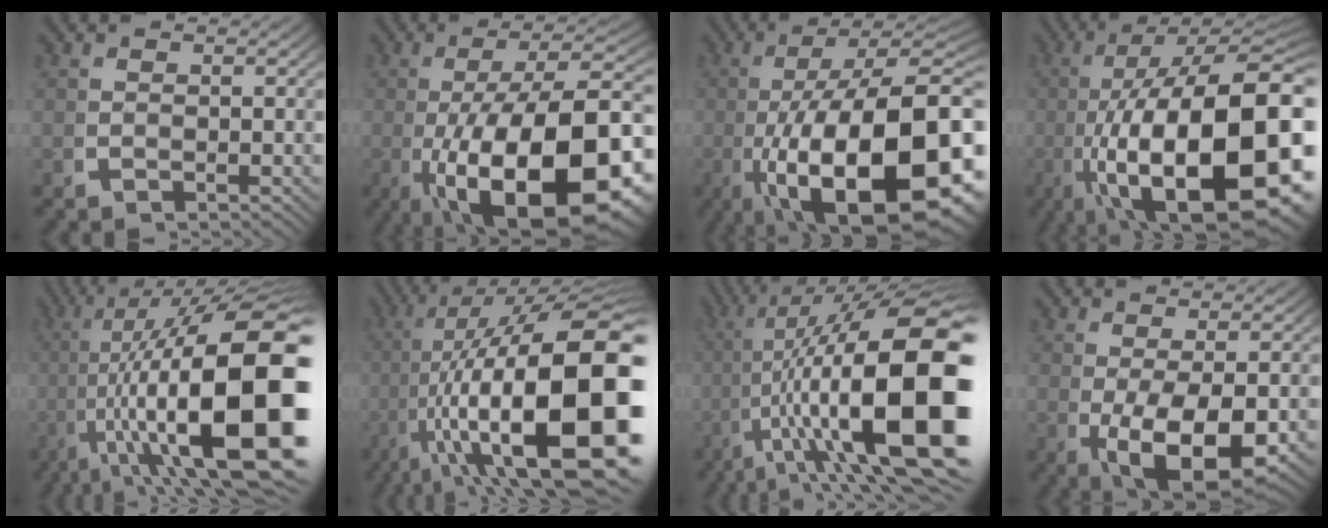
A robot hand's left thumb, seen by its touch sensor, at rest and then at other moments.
{"total": 19.9, "force": [-4.6, 10.3, 16.4], "torque": [-0.301, -0.079, -0.014]}
{"total": 22.0, "force": [-4.2, 11.3, 18.4], "torque": [-0.345, -0.097, 0.003]}
{"total": 25.0, "force": [-3.7, 12.9, 21.0], "torque": [-0.368, -0.092, 0.009]}
{"total": 23.2, "force": [-0.1, 11.3, 20.2], "torque": [-0.326, -0.060, 0.029]}
{"total": 25.4, "force": [-1.4, 12.6, 22.0], "torque": [-0.366, -0.065, 0.020]}
{"total": 21.3, "force": [1.2, 9.9, 18.9], "torque": [-0.294, -0.038, 0.035]}
{"total": 7.9, "force": [-1.2, 4.3, 6.5], "torque": [-0.132, -0.039, 0.004]}